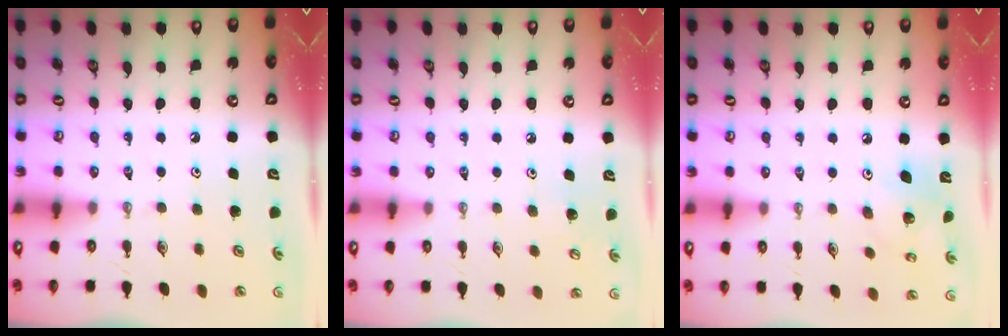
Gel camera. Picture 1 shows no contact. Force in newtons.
{"total": 4.0, "press": 4.0, "slide": 0.3}
{"total": 7.1, "press": 7.1, "slide": 0.5}